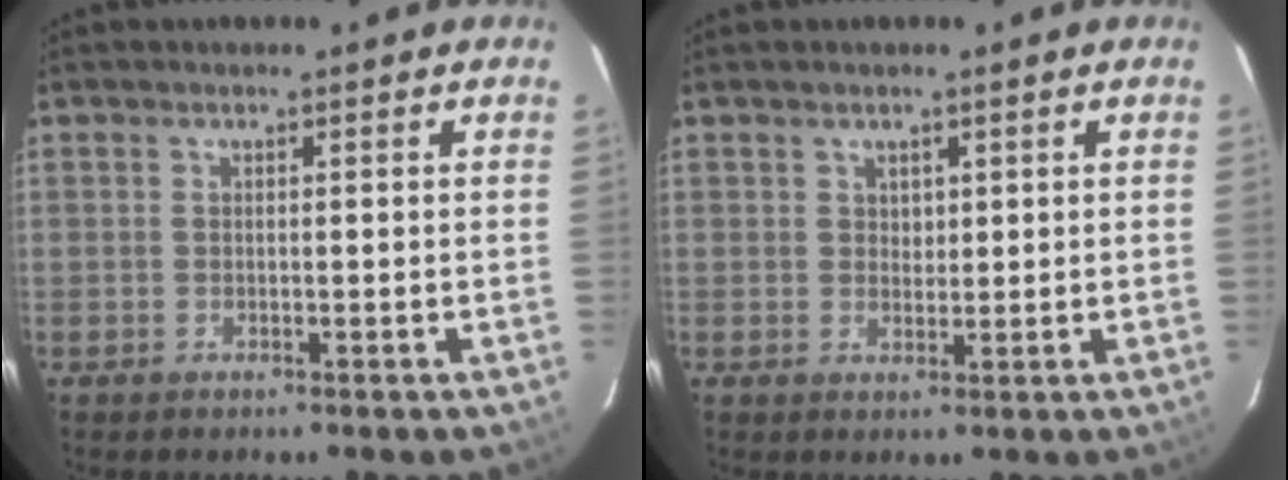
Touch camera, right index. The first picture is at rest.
{"total": 1.8, "force": [0.9, 1.4, 0.5], "torque": [-0.004, 0.004, 0.017]}